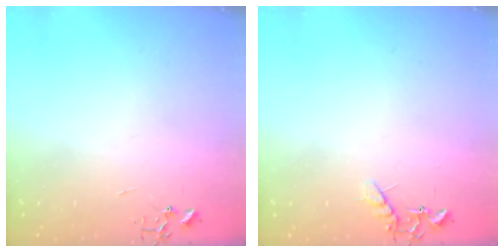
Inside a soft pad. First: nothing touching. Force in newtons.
{"total": 6.8, "press": 6.8, "slide": 0.3}